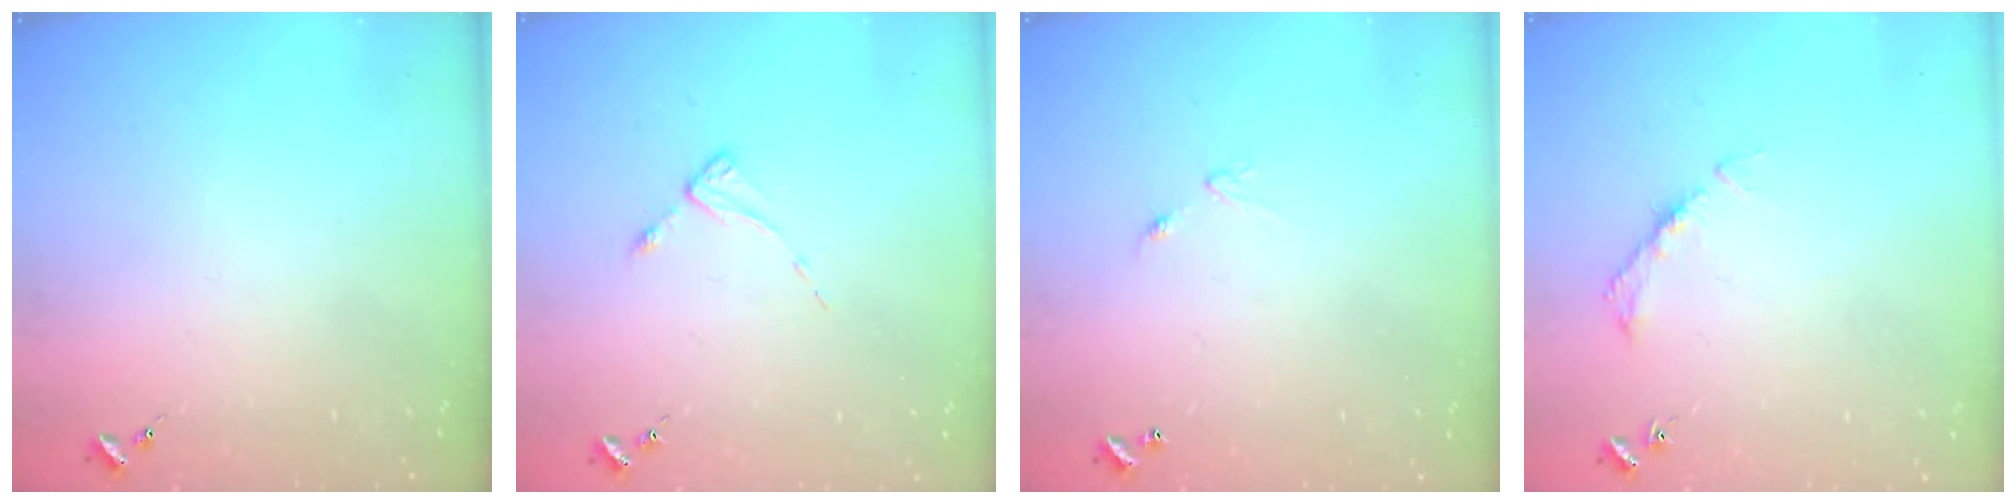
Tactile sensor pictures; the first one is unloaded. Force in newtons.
{"total": 2.6, "press": 2.6, "slide": 0.3}
{"total": 5.0, "press": 5.0, "slide": 0.5}
{"total": 4.2, "press": 4.1, "slide": 0.6}